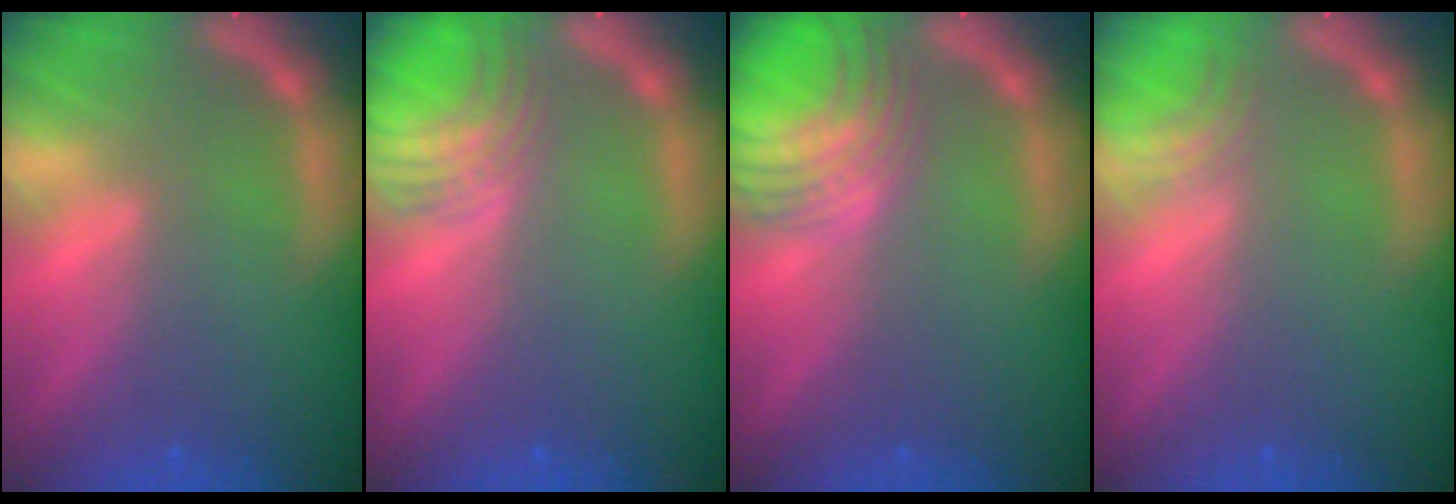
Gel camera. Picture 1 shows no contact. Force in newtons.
{"total": 5.0}
{"total": 8.1}
{"total": 2.0}